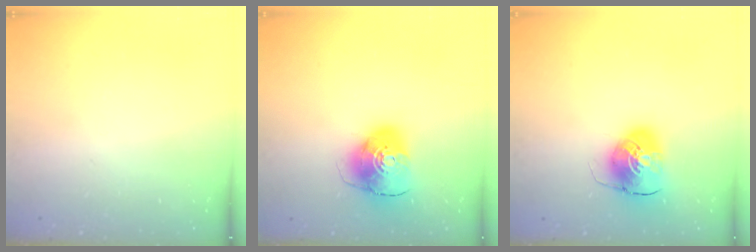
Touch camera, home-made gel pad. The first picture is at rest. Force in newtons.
{"total": 9.3, "press": 9.2, "slide": 1.2}
{"total": 9.2, "press": 9.1, "slide": 1.4}